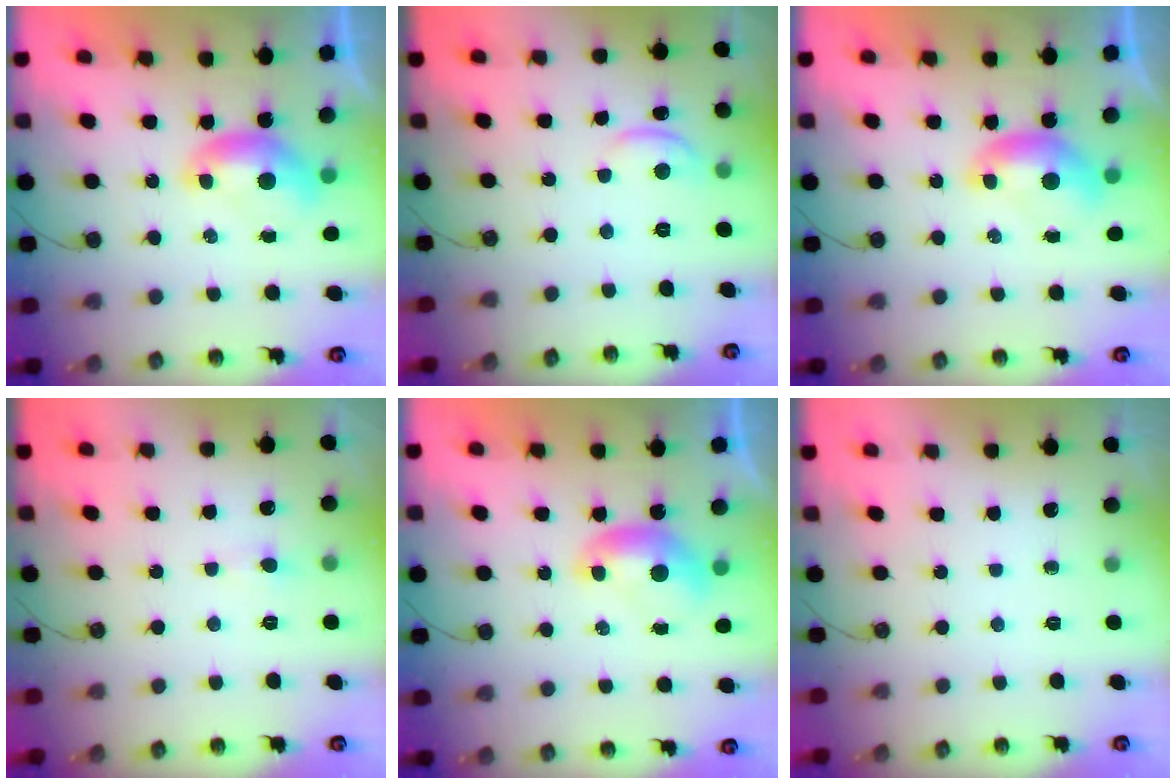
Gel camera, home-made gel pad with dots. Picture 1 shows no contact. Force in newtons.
{"total": 1.4, "press": 1.3, "slide": 0.4}
{"total": 0.0}
{"total": 0.7, "press": 0.5, "slide": 0.5}
{"total": 0.0}
{"total": 0.0}